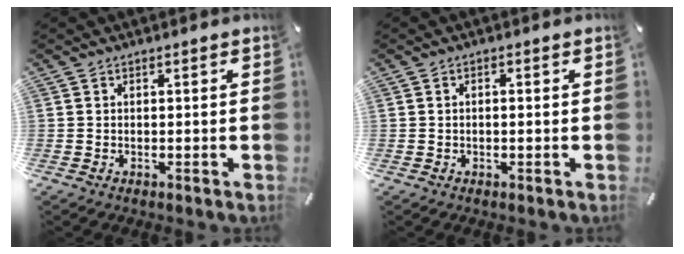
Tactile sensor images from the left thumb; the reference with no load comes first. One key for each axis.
{"total": 0.9, "fx": -0.3, "fy": 0.4, "fz": 0.7, "tx": -0.014, "ty": 0.000, "tz": -0.006}